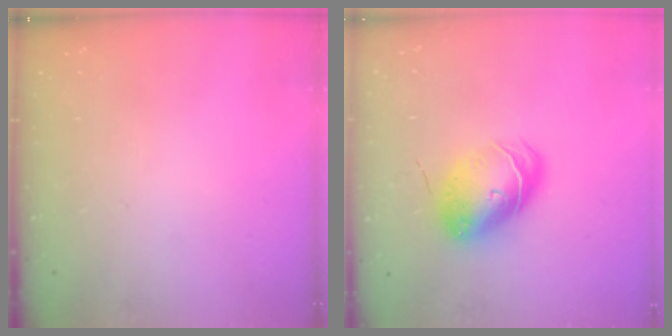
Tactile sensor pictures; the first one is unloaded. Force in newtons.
{"total": 10.4, "press": 10.3, "slide": 0.8}